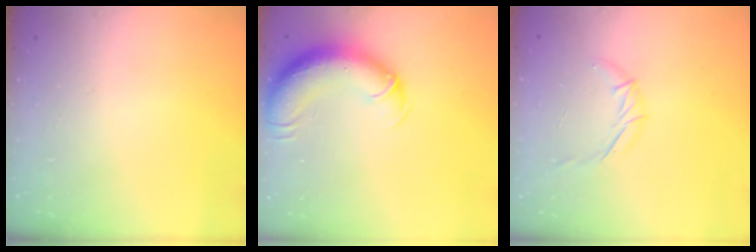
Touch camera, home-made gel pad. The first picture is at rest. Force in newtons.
{"total": 13.1, "press": 12.7, "slide": 3.2}
{"total": 5.8, "press": 5.7, "slide": 1.3}